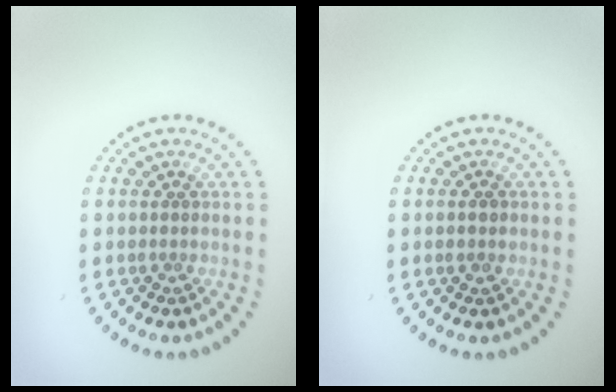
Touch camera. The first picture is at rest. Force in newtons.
{"total": 1.0, "press": 1.0, "slide": 0.2}